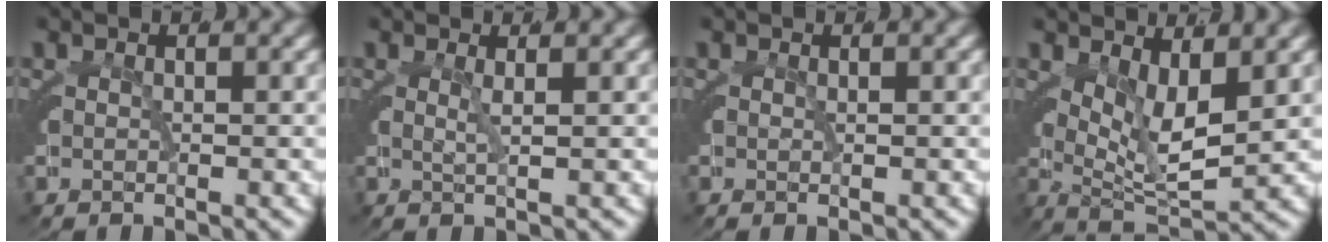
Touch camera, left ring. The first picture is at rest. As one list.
[{"total": 1.6, "force": [0.9, -0.7, 1.2], "torque": [-0.019, -0.005, 0.018]}, {"total": 0.0}, {"total": 5.8, "force": [2.1, 2.0, 5.0], "torque": [-0.076, -0.013, 0.041]}]